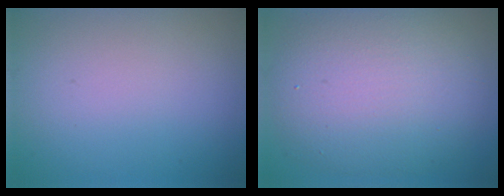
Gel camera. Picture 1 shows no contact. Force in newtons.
{"total": 9.6, "press": 9.6, "slide": 0.4}